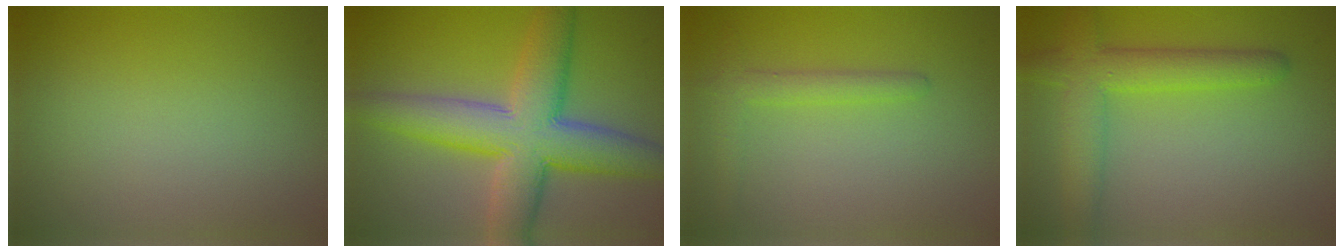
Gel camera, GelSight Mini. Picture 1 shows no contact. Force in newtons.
{"total": 9.6, "press": 9.6, "slide": 0.5}
{"total": 2.0, "press": 2.0, "slide": 0.2}
{"total": 5.0, "press": 5.0, "slide": 0.2}